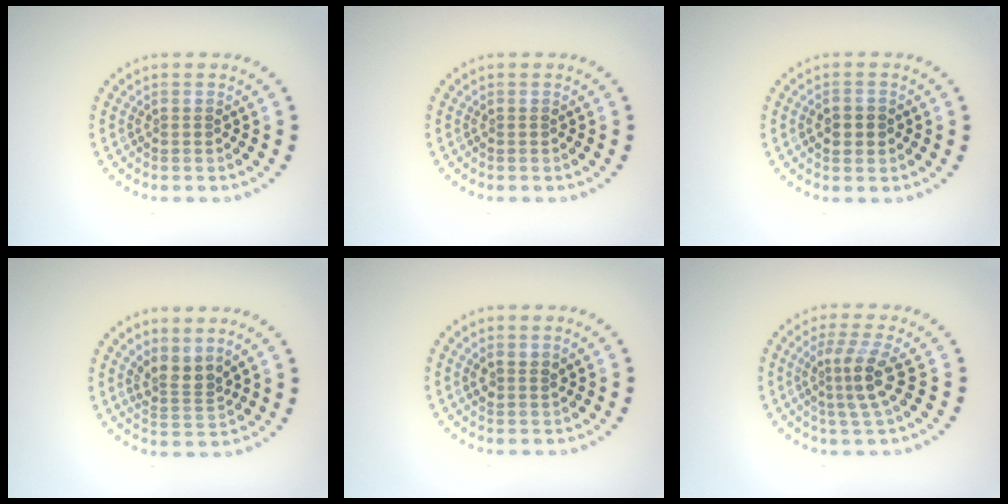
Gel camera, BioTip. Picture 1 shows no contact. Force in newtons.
{"total": 0.0}
{"total": 2.0, "press": 1.9, "slide": 0.4}
{"total": 2.7, "press": 1.9, "slide": 1.9}
{"total": 1.3, "press": 1.2, "slide": 0.6}
{"total": 3.5, "press": 2.9, "slide": 2.0}